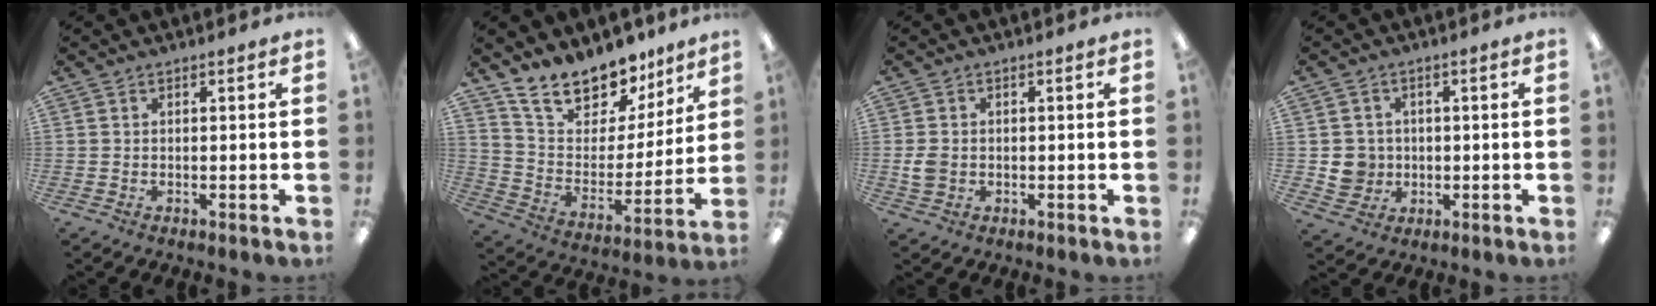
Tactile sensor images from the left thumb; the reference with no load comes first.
{"total": 16.5, "force": [14.2, 7.2, 4.5], "torque": [-0.095, -0.112, 0.260]}
{"total": 3.5, "force": [-0.3, 2.9, 2.0], "torque": [-0.026, 0.004, -0.004]}
{"total": 5.7, "force": [-0.2, 5.5, 1.4], "torque": [-0.025, 0.008, -0.002]}